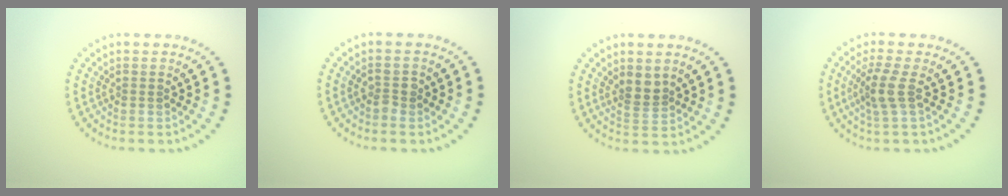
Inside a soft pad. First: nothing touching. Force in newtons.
{"total": 0.9, "press": 0.9, "slide": 0.2}
{"total": 2.1, "press": 1.7, "slide": 1.2}
{"total": 2.7, "press": 2.0, "slide": 1.8}